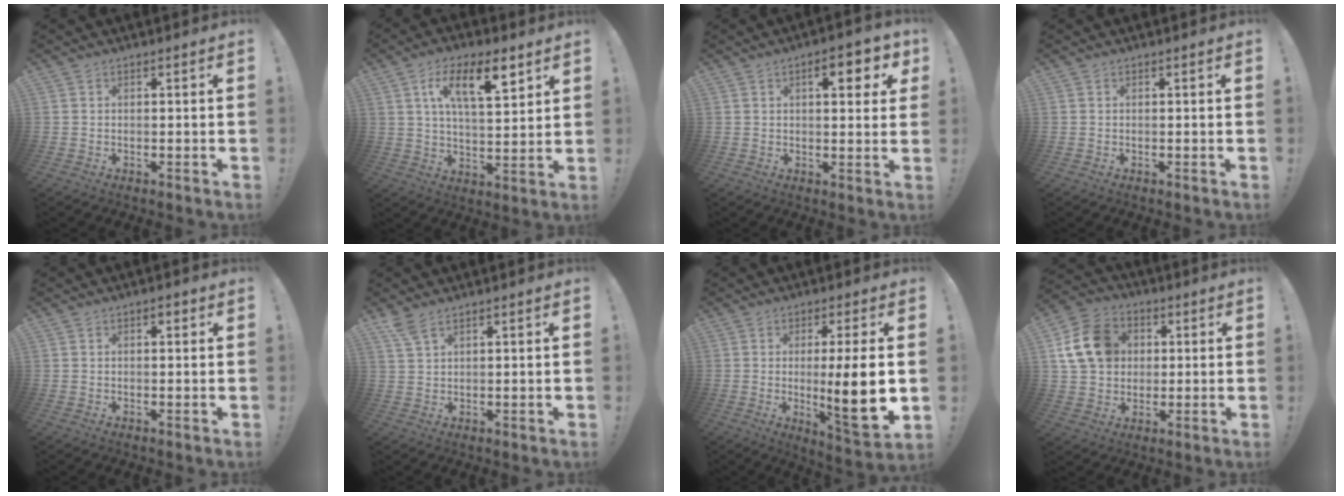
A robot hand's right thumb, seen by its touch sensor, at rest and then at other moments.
{"total": 14.4, "force": [6.9, 5.1, 11.6], "torque": [-0.189, -0.015, 0.113]}
{"total": 7.6, "force": [3.1, 2.5, 6.5], "torque": [-0.072, -0.010, 0.041]}
{"total": 0.0}
{"total": 1.2, "force": [0.4, 0.7, 0.9], "torque": [-0.011, 0.001, 0.005]}
{"total": 4.2, "force": [3.1, 1.0, 2.6], "torque": [-0.052, -0.013, 0.056]}
{"total": 14.0, "force": [-0.7, 1.5, 13.9], "torque": [-0.208, -0.015, -0.011]}
{"total": 15.6, "force": [3.4, 12.6, 8.5], "torque": [-0.134, 0.003, 0.072]}